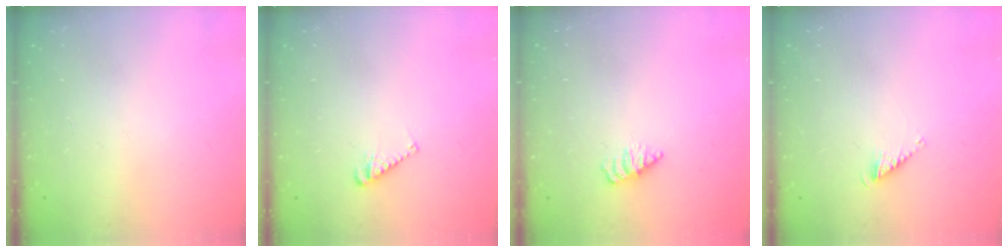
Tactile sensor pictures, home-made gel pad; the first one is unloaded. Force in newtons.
{"total": 4.9, "press": 4.8, "slide": 0.6}
{"total": 2.2, "press": 2.2, "slide": 0.3}
{"total": 3.0, "press": 3.0, "slide": 0.4}